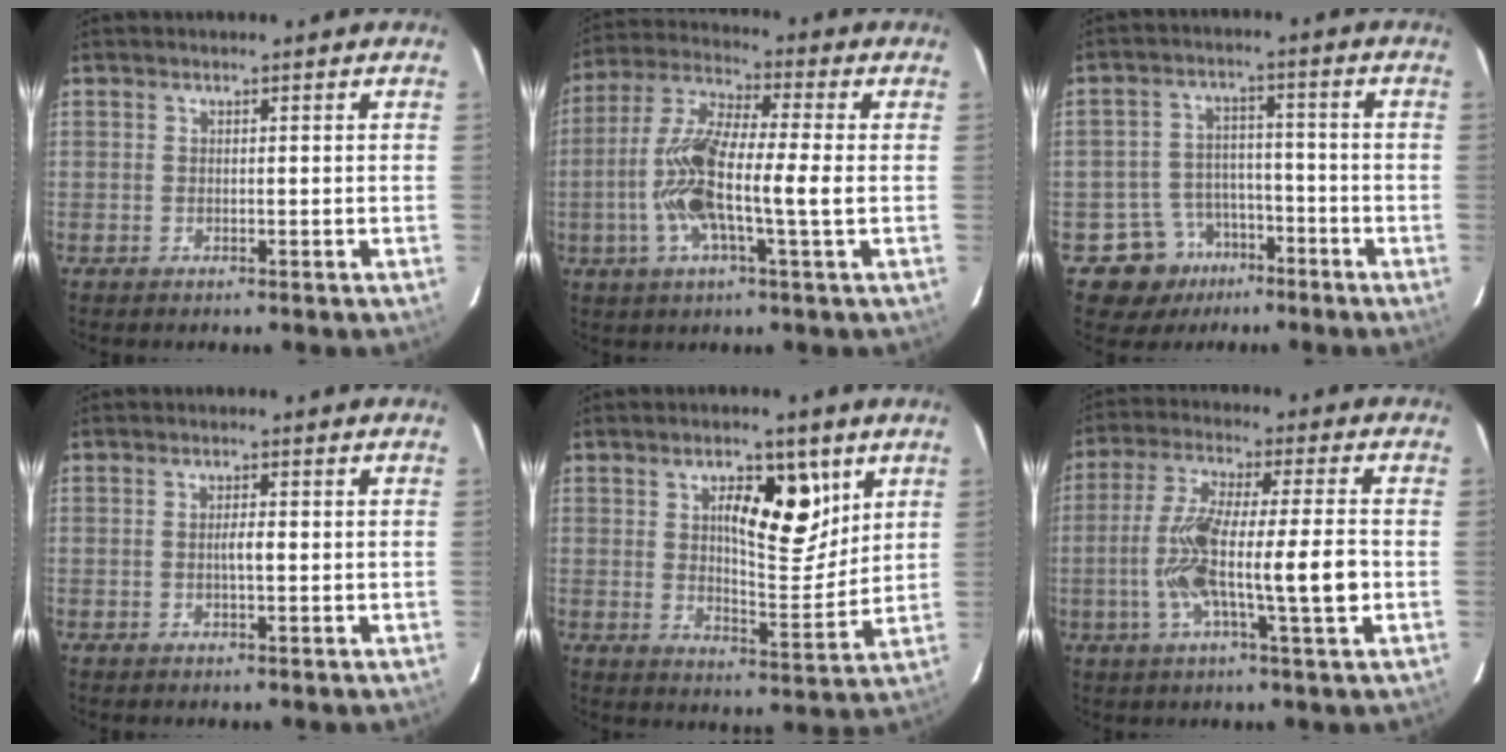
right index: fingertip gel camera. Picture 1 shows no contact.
{"total": 12.8, "force": [-1.8, 1.3, 12.6], "torque": [-0.261, 0.009, -0.040]}
{"total": 7.8, "force": [-4.3, 6.5, 0.6], "torque": [-0.004, 0.019, -0.058]}
{"total": 1.8, "force": [-0.1, 0.3, 1.8], "torque": [-0.032, 0.003, -0.003]}
{"total": 11.0, "force": [4.6, 3.8, 9.2], "torque": [-0.138, 0.002, 0.078]}
{"total": 13.3, "force": [-2.4, 0.8, 13.0], "torque": [-0.239, 0.003, -0.046]}